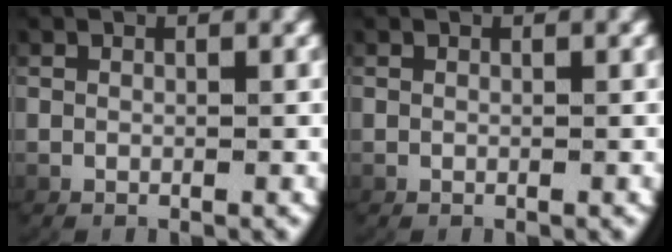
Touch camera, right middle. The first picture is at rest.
{"total": 0.0}